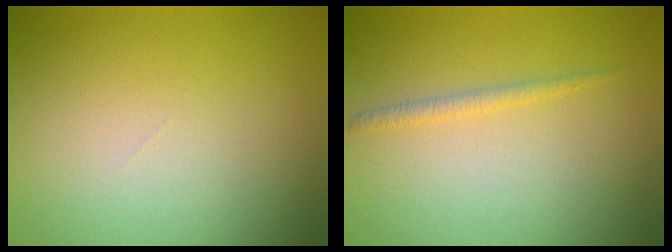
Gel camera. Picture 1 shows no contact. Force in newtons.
{"total": 1.0, "press": 1.0, "slide": 0.1}